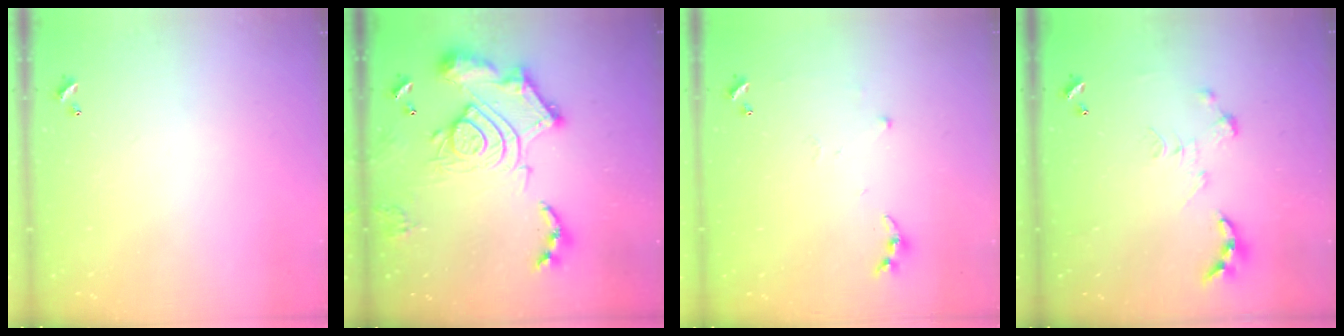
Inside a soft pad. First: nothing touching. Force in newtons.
{"total": 21.5, "press": 21.4, "slide": 2.5}
{"total": 6.1, "press": 6.1, "slide": 0.7}
{"total": 0.0}